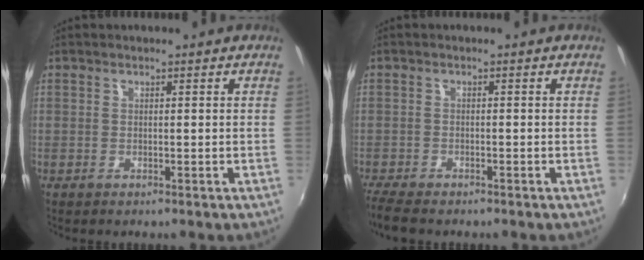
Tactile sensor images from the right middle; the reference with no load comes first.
{"total": 4.9, "force": [-4.3, 1.1, 2.1], "torque": [-0.059, -0.026, -0.083]}